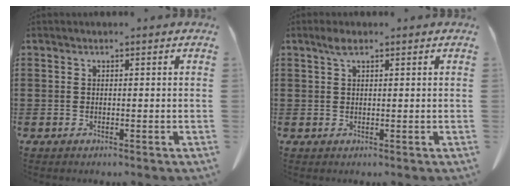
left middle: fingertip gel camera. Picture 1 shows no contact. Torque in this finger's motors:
{"motor_torque": [1.31, 0.83, 0.31, 0.10]}